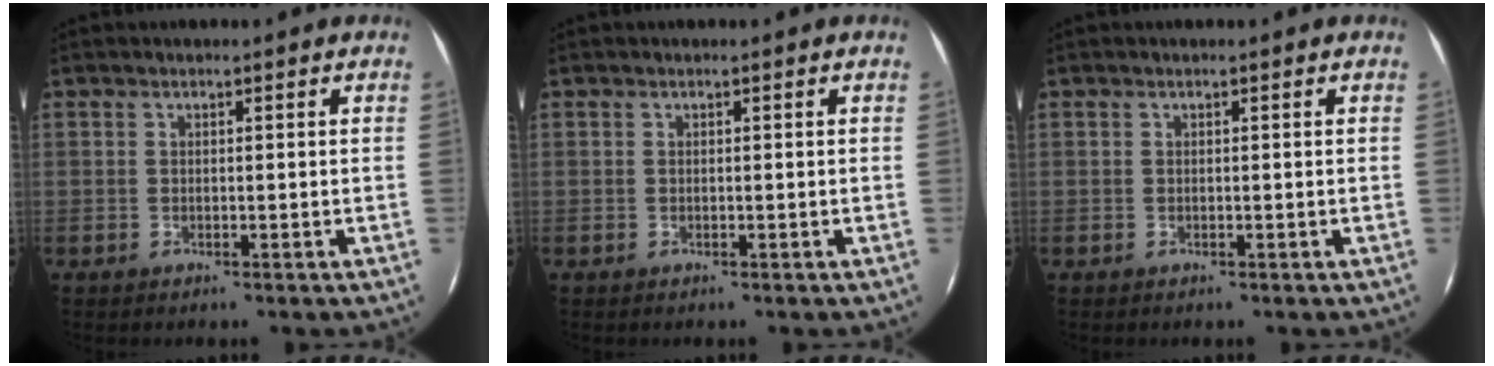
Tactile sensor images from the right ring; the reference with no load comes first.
{"total": 0.0}
{"total": 0.0}